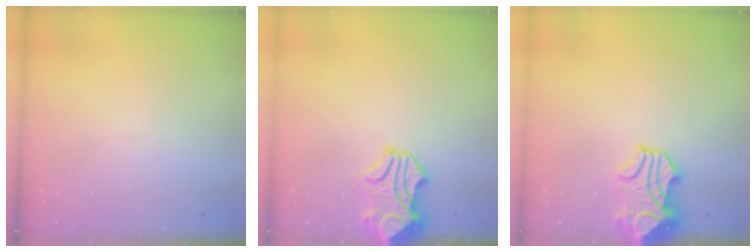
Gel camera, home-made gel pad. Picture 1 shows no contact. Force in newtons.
{"total": 1.9, "press": 1.4, "slide": 1.2}
{"total": 2.0, "press": 1.5, "slide": 1.3}